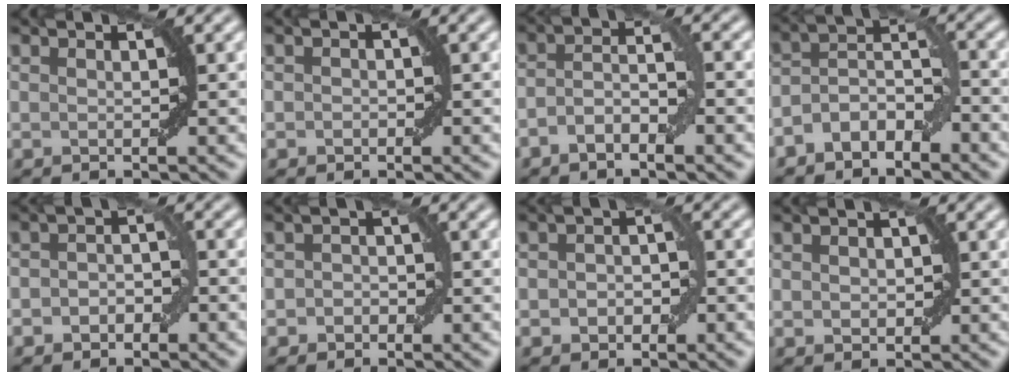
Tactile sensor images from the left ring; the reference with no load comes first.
{"total": 0.7, "force": [-0.2, 0.6, 0.3], "torque": [-0.003, 0.000, -0.004]}
{"total": 3.5, "force": [-1.5, 1.3, 2.9], "torque": [-0.056, 0.006, -0.031]}
{"total": 4.2, "force": [-2.6, 2.2, 2.4], "torque": [-0.040, 0.012, -0.053]}
{"total": 2.4, "force": [-0.8, 1.7, 1.5], "torque": [-0.020, 0.005, -0.018]}
{"total": 1.6, "force": [-0.5, 1.4, 0.6], "torque": [0.006, 0.003, -0.018]}
{"total": 2.6, "force": [-0.5, 1.9, 1.7], "torque": [-0.017, 0.001, -0.013]}
{"total": 1.3, "force": [0.1, 1.0, 0.9], "torque": [-0.014, 0.002, 0.002]}